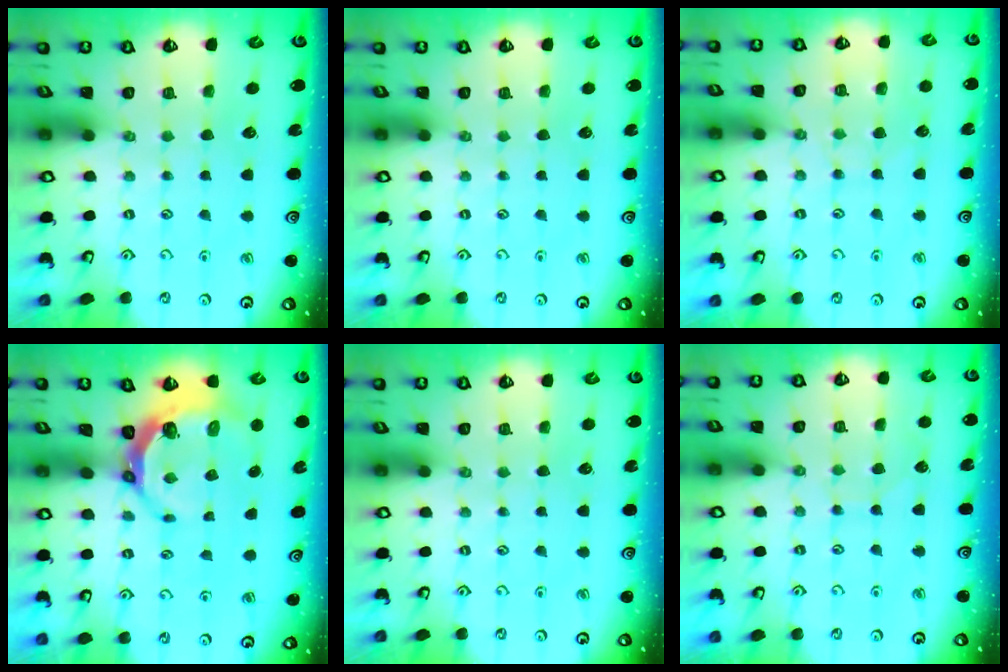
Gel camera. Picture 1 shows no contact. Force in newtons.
{"total": 0.0}
{"total": 6.6, "press": 6.6, "slide": 0.6}
{"total": 6.2, "press": 5.1, "slide": 3.6}
{"total": 0.0}
{"total": 4.2, "press": 4.2, "slide": 0.4}